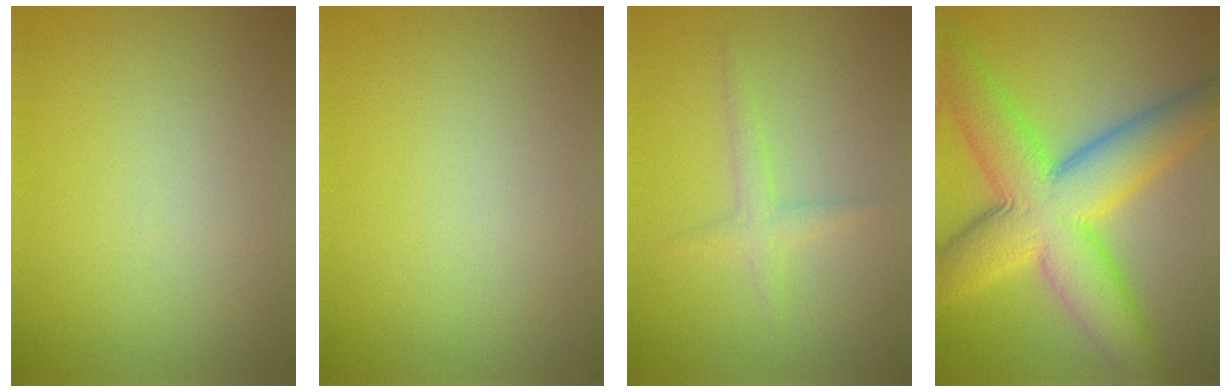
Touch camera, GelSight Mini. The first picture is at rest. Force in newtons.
{"total": 0.0}
{"total": 1.6, "press": 1.6, "slide": 0.1}
{"total": 12.0, "press": 12.0, "slide": 0.2}